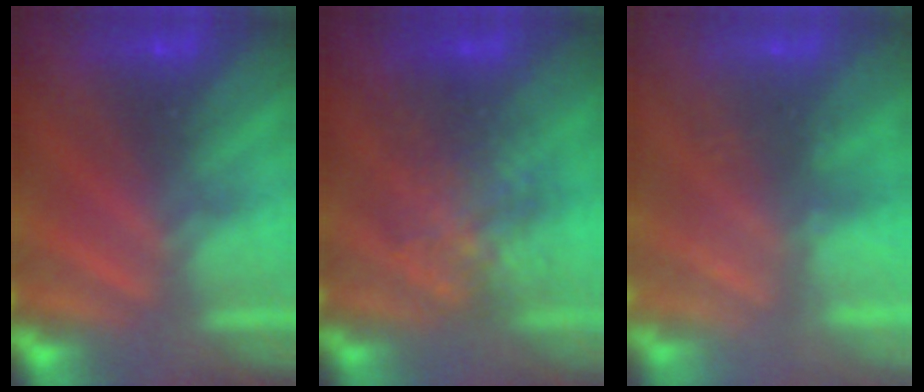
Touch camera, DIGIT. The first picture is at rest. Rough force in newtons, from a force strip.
{"total": 2.2}
{"total": 2.3}